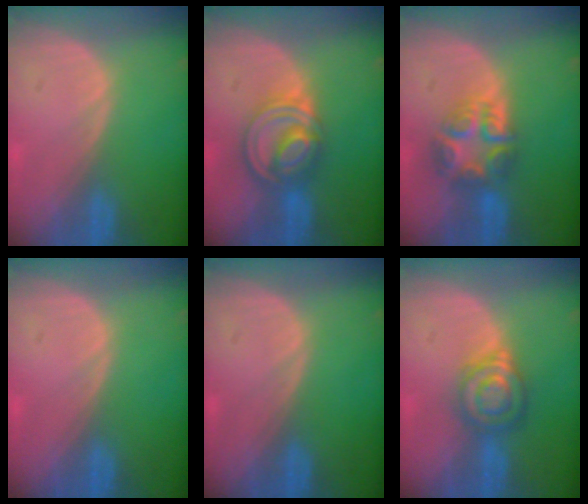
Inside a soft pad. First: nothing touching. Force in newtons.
{"total": 7.9, "press": 6.8, "slide": 4.1}
{"total": 7.8, "press": 6.7, "slide": 3.9}
{"total": 0.0}
{"total": 0.0}
{"total": 6.0, "press": 5.9, "slide": 1.0}